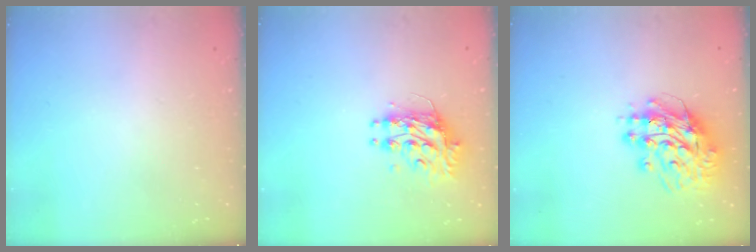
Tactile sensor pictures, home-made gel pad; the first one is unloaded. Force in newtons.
{"total": 10.7, "press": 10.7, "slide": 0.3}
{"total": 13.7, "press": 13.7, "slide": 1.5}